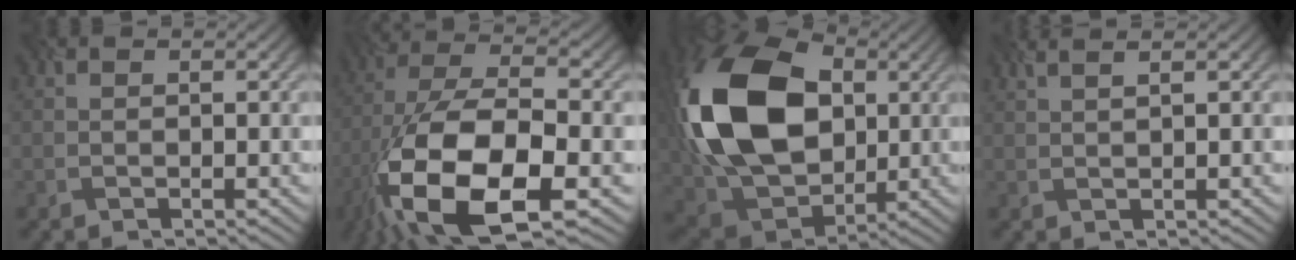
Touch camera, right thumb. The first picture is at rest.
{"total": 17.1, "force": [-7.1, 7.6, 13.6], "torque": [-0.289, -0.031, -0.121]}
{"total": 18.6, "force": [2.6, 13.1, 12.9], "torque": [-0.310, 0.009, 0.043]}
{"total": 2.4, "force": [1.4, 0.4, 1.9], "torque": [-0.021, 0.009, 0.014]}